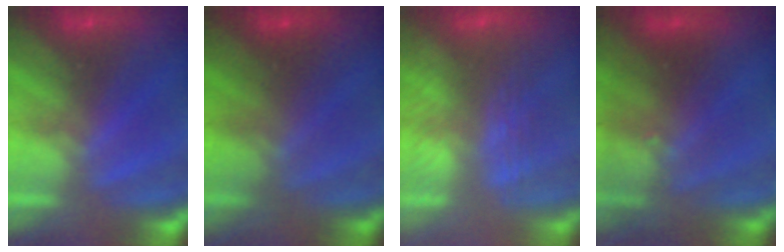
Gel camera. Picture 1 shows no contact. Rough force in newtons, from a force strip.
{"total": 1.9}
{"total": 2.8}
{"total": 3.0}